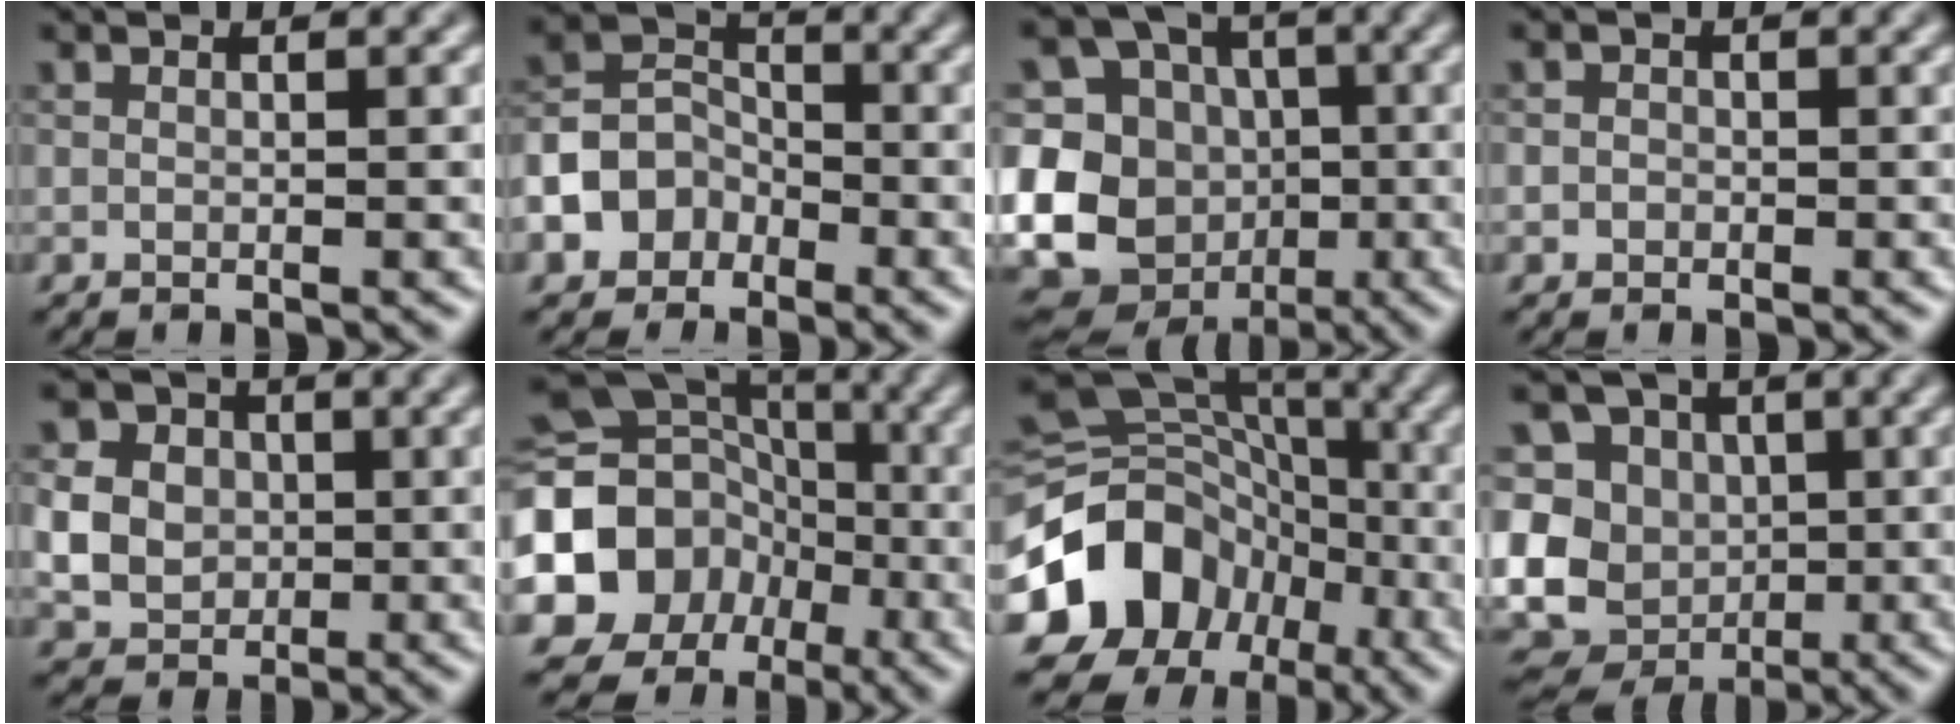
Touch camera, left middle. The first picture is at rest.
{"total": 5.8, "force": [-3.2, 4.5, 1.7], "torque": [-0.012, 0.004, -0.072]}
{"total": 19.0, "force": [-4.8, 17.4, 5.6], "torque": [-0.133, -0.018, -0.095]}
{"total": 0.9, "force": [-0.2, 0.8, 0.2], "torque": [0.004, -0.004, -0.007]}
{"total": 5.8, "force": [0.3, 5.2, 2.5], "torque": [-0.046, 0.018, -0.007]}
{"total": 17.9, "force": [-4.5, 16.0, 6.4], "torque": [-0.160, -0.015, -0.109]}
{"total": 14.2, "force": [-5.2, 11.8, 5.9], "torque": [-0.133, -0.007, -0.111]}
{"total": 14.3, "force": [-1.2, 13.0, 5.9], "torque": [-0.135, 0.007, -0.035]}